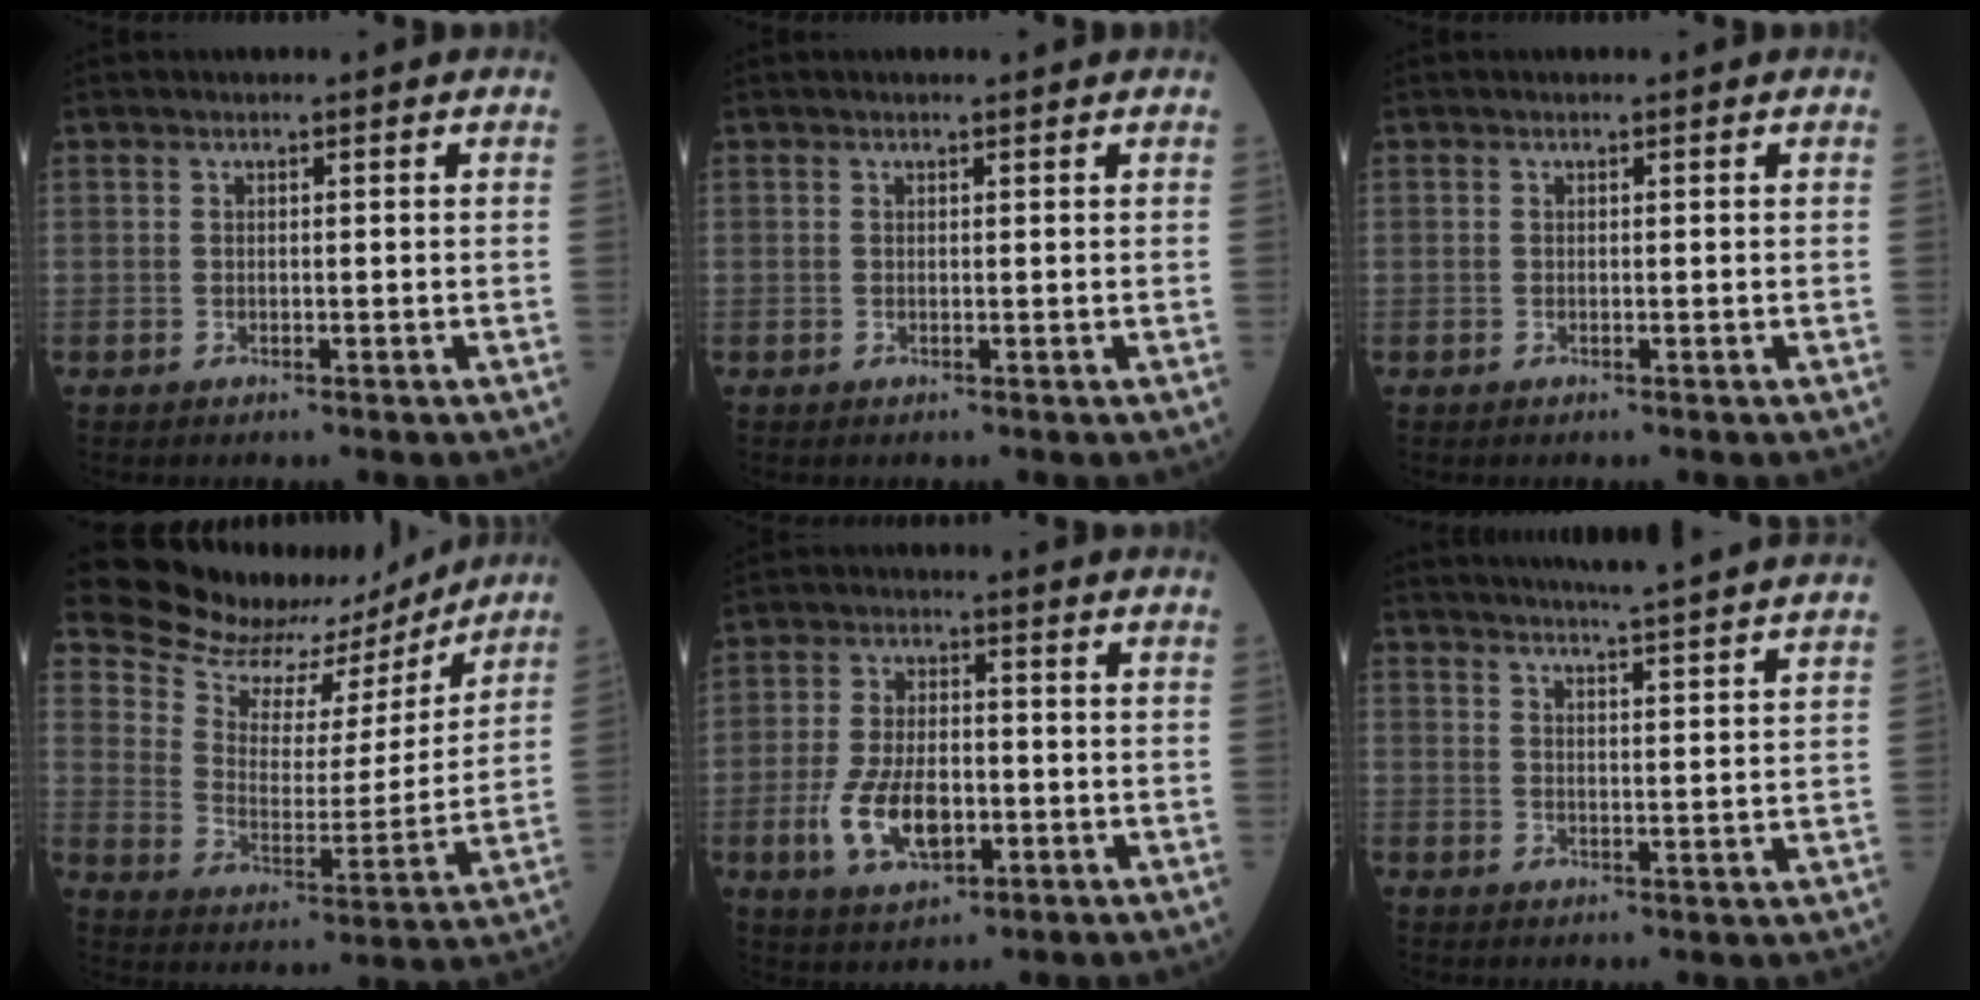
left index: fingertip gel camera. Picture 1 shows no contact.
{"total": 0.6, "force": [0.5, -0.1, 0.2], "torque": [-0.006, 0.001, 0.010]}
{"total": 0.0}
{"total": 16.2, "force": [15.1, 5.0, 3.4], "torque": [-0.059, -0.007, 0.221]}
{"total": 9.5, "force": [-2.8, 4.7, 7.8], "torque": [-0.168, -0.001, -0.044]}
{"total": 18.7, "force": [17.4, -1.4, 6.6], "torque": [-0.113, -0.034, 0.220]}